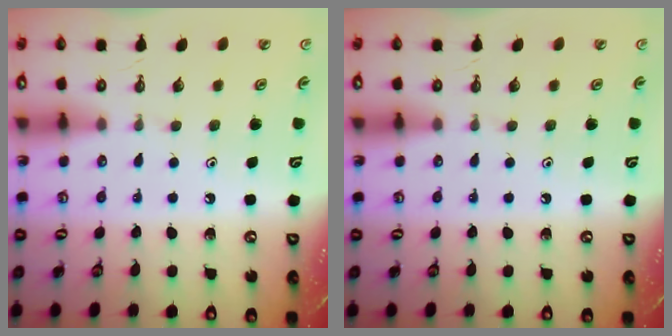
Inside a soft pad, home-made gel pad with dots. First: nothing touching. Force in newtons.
{"total": 0.0}